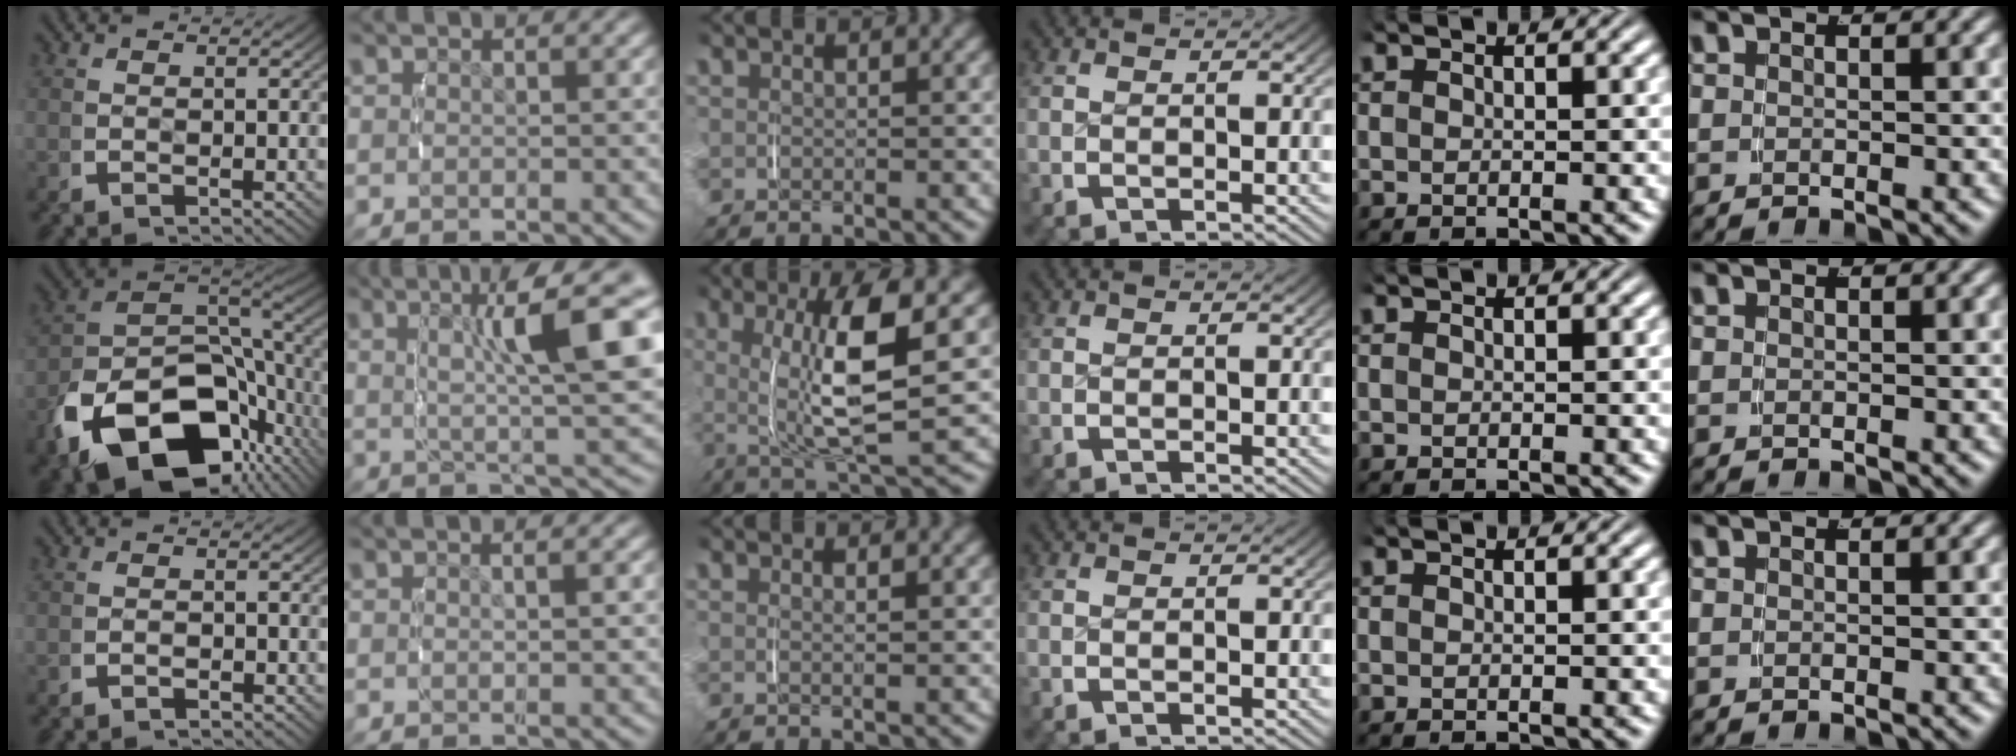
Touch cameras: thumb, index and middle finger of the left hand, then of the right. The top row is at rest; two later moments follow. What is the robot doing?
{"motion": "lift_and_place", "object": "ethernet cable"}